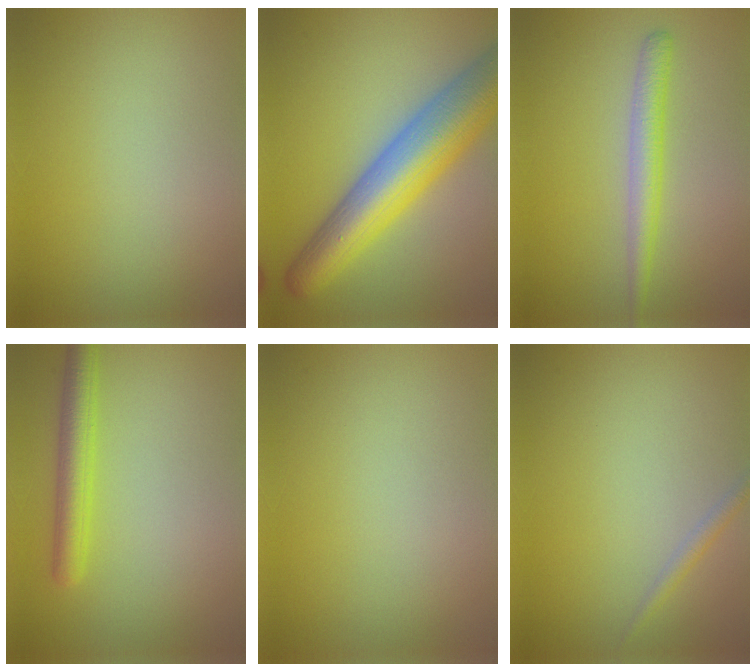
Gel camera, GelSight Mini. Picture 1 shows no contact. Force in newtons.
{"total": 9.5, "press": 9.5, "slide": 0.4}
{"total": 2.7, "press": 2.7, "slide": 0.1}
{"total": 3.2, "press": 3.2, "slide": 0.2}
{"total": 0.0}
{"total": 1.2, "press": 1.2, "slide": 0.0}